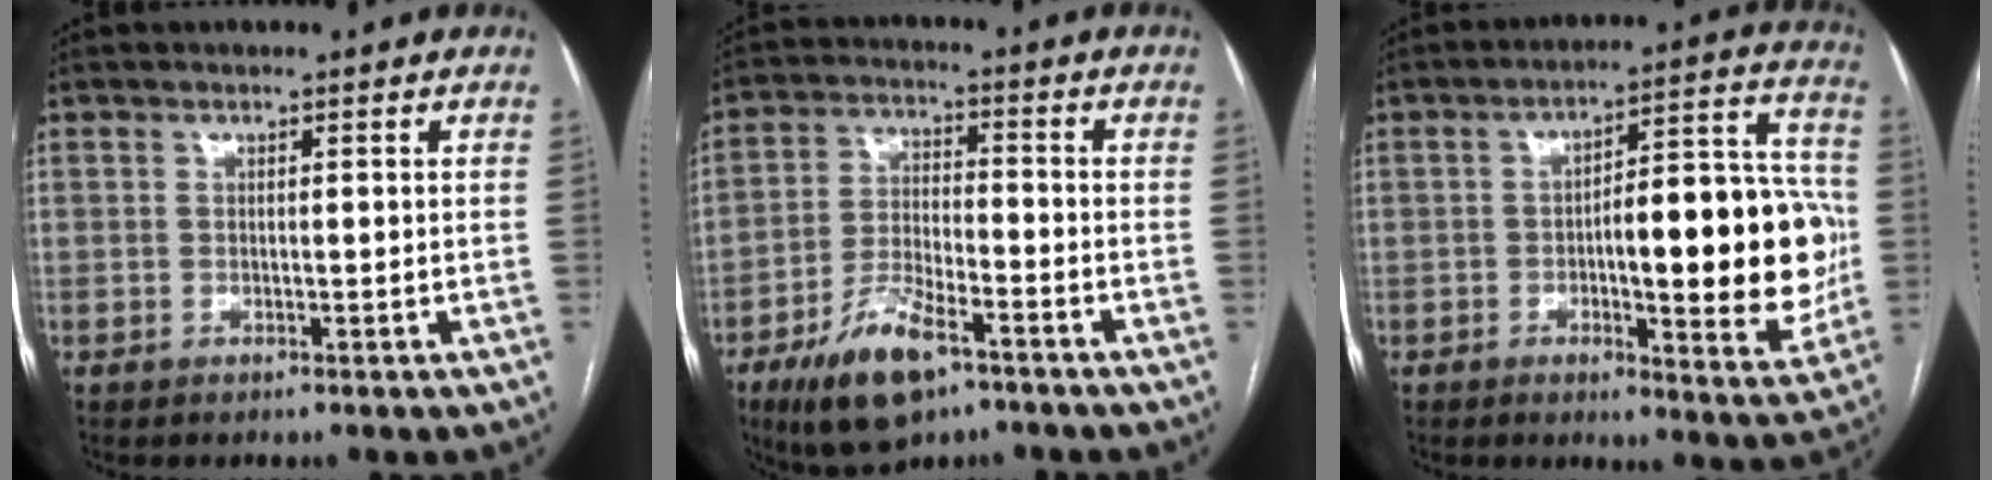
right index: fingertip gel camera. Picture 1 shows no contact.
{"total": 11.2, "force": [-6.6, 3.7, 8.2], "torque": [-0.164, -0.010, -0.113]}
{"total": 18.0, "force": [-1.6, 4.7, 17.3], "torque": [-0.219, 0.026, -0.017]}